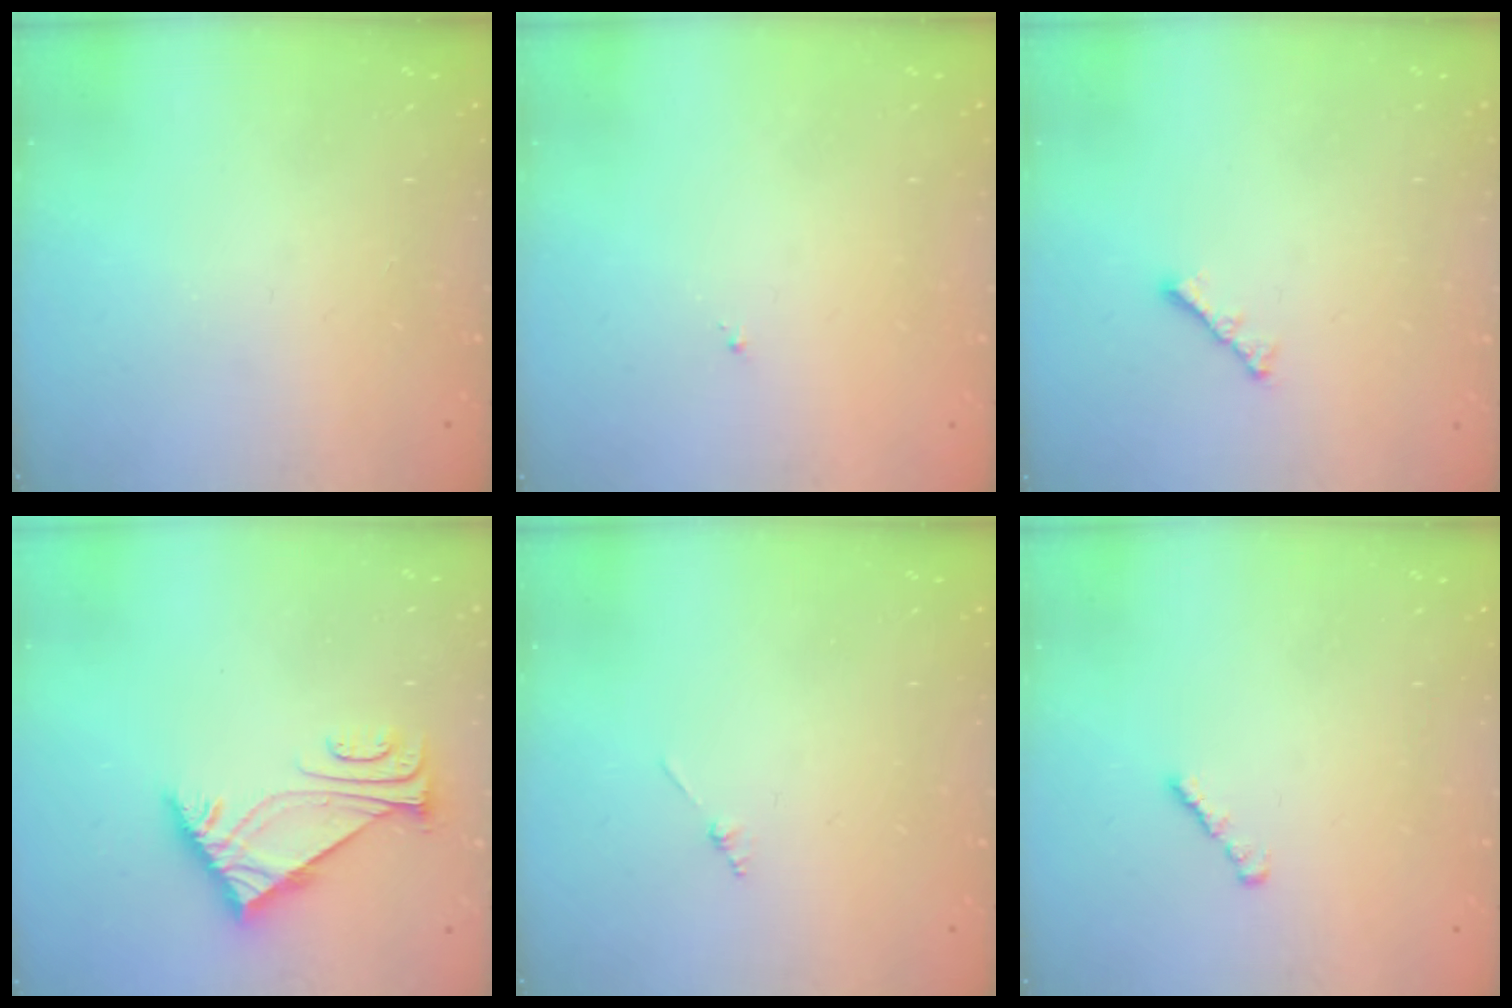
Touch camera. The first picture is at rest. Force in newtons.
{"total": 0.8, "press": 0.7, "slide": 0.3}
{"total": 2.4, "press": 2.3, "slide": 0.6}
{"total": 6.6, "press": 6.5, "slide": 1.2}
{"total": 0.8, "press": 0.8, "slide": 0.2}
{"total": 1.6, "press": 1.5, "slide": 0.5}